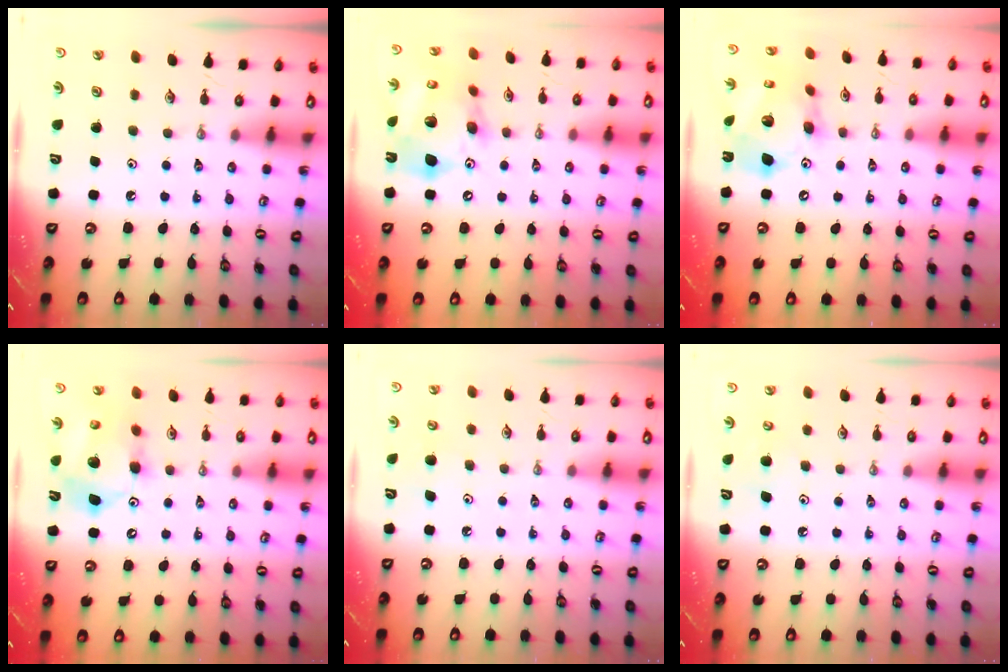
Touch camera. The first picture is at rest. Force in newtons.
{"total": 19.9, "press": 19.6, "slide": 3.7}
{"total": 17.4, "press": 17.3, "slide": 2.0}
{"total": 12.9, "press": 12.6, "slide": 2.9}
{"total": 5.8, "press": 5.8, "slide": 0.6}
{"total": 6.3, "press": 6.2, "slide": 0.6}